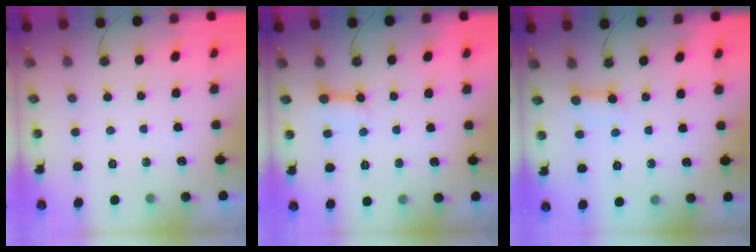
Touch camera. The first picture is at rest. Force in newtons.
{"total": 3.6, "press": 3.6, "slide": 0.1}
{"total": 3.0, "press": 2.9, "slide": 0.5}